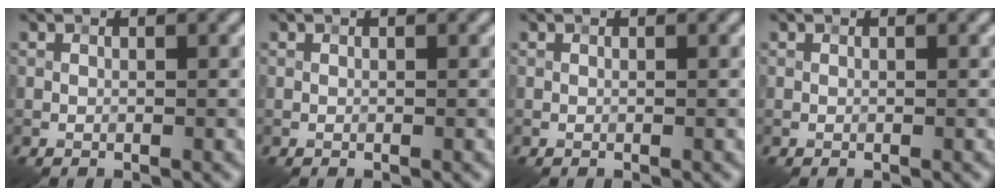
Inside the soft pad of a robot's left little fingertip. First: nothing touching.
{"total": 0.0}
{"total": 0.0}
{"total": 0.0}